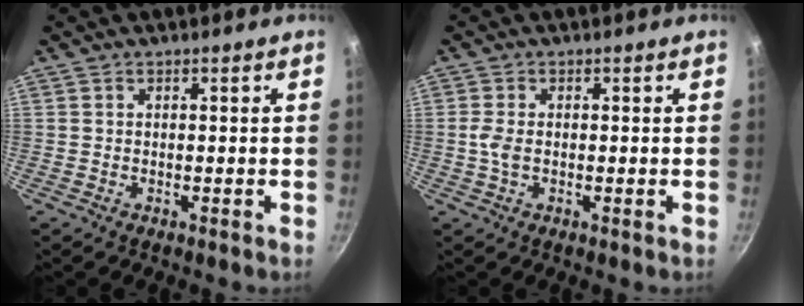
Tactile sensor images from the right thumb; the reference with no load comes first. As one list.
[{"total": 2.5, "force": [-0.1, 1.1, 2.2], "torque": [-0.056, 0.002, -0.006]}]